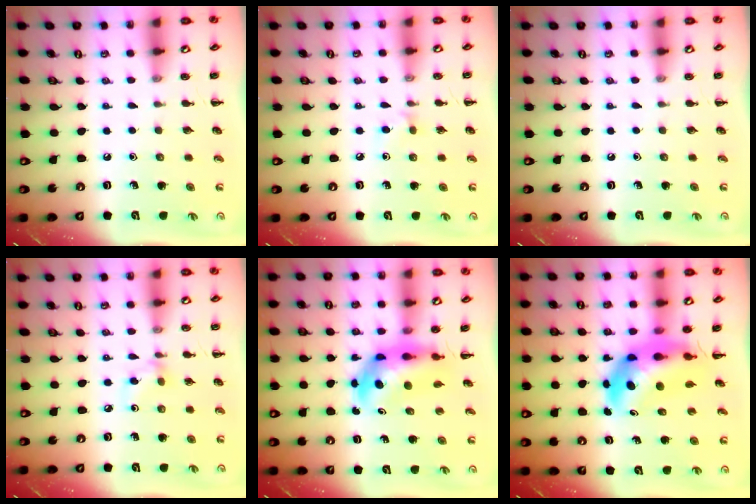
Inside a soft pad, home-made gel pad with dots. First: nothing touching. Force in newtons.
{"total": 4.6, "press": 4.4, "slide": 1.4}
{"total": 0.0}
{"total": 3.7, "press": 3.6, "slide": 0.7}
{"total": 6.9, "press": 6.6, "slide": 2.0}
{"total": 8.7, "press": 8.3, "slide": 2.3}